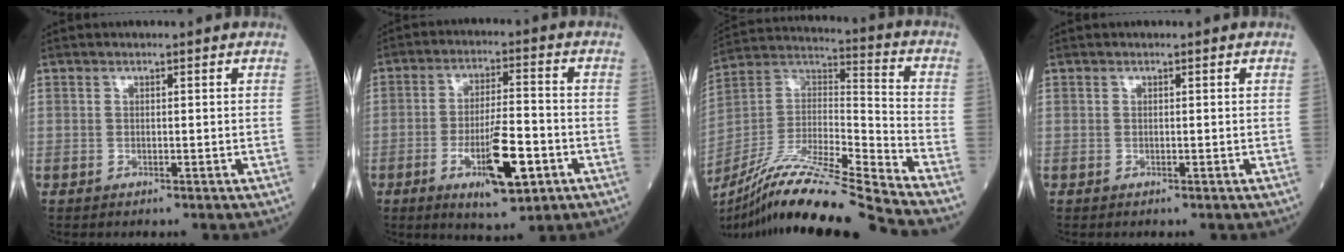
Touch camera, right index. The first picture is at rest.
{"total": 10.5, "force": [-4.0, 2.2, 9.5], "torque": [-0.166, -0.009, -0.061]}
{"total": 22.4, "force": [-19.3, -1.5, 11.3], "torque": [-0.235, -0.021, -0.350]}
{"total": 0.0}